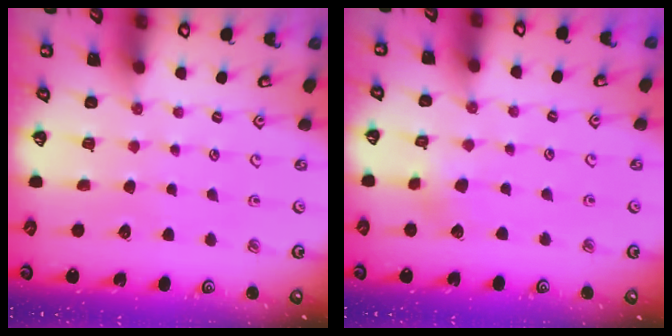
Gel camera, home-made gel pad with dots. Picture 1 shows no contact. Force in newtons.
{"total": 4.2, "press": 4.2, "slide": 0.4}